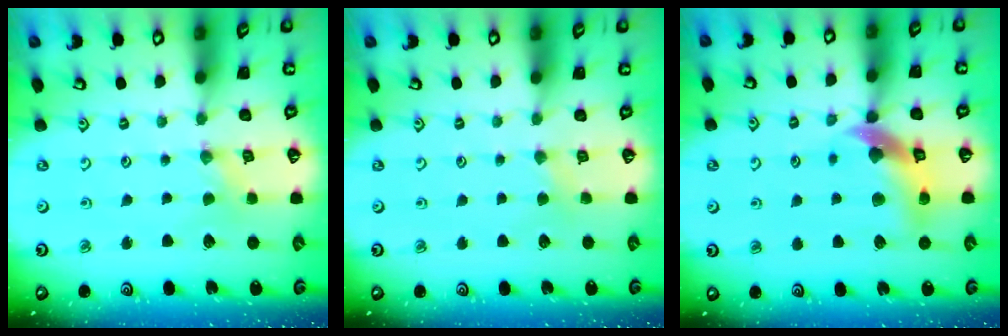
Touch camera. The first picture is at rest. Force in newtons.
{"total": 2.3, "press": 2.3, "slide": 0.3}
{"total": 11.8, "press": 11.7, "slide": 1.6}